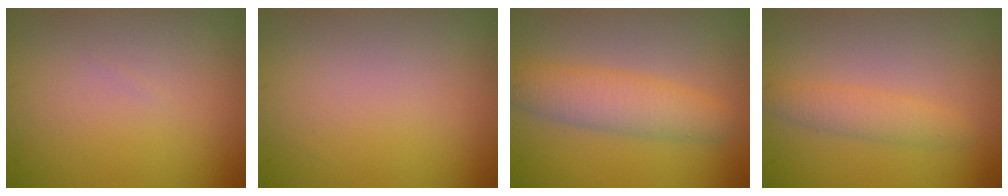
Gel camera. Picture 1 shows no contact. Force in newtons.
{"total": 0.0}
{"total": 4.5, "press": 4.5, "slide": 0.2}
{"total": 2.2, "press": 2.2, "slide": 0.1}